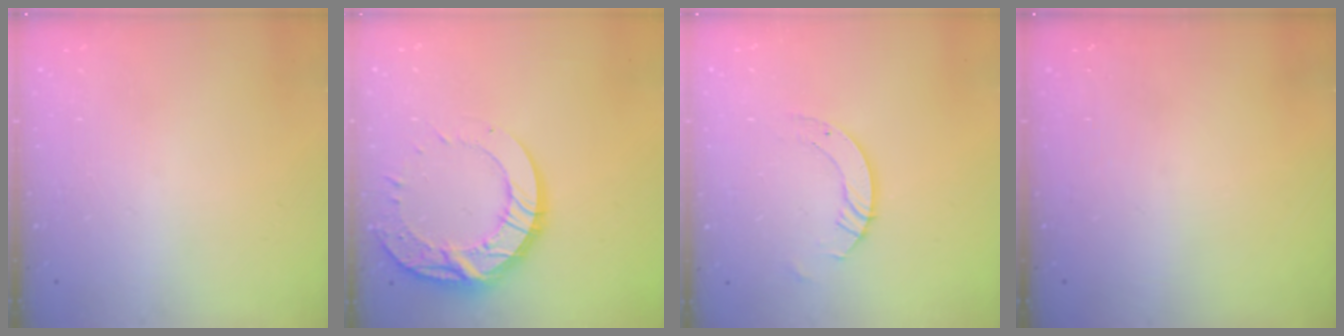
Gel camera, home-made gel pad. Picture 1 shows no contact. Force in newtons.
{"total": 17.3, "press": 17.2, "slide": 1.9}
{"total": 6.2, "press": 6.2, "slide": 0.6}
{"total": 0.0}